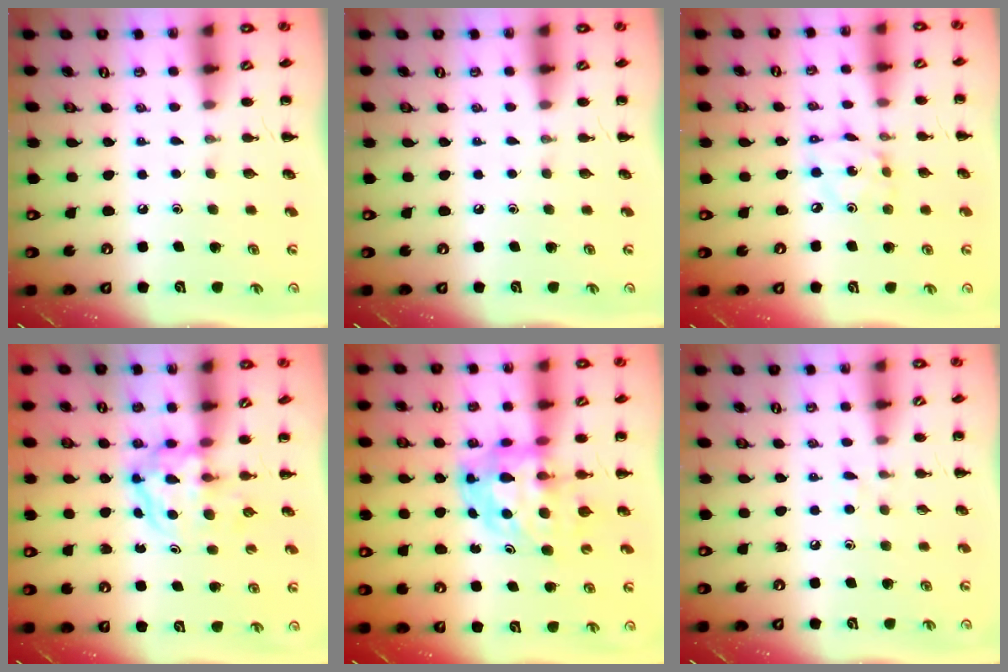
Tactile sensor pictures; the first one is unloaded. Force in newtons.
{"total": 0.0}
{"total": 3.6, "press": 3.6, "slide": 0.5}
{"total": 3.8, "press": 3.7, "slide": 0.4}
{"total": 6.5, "press": 6.3, "slide": 1.7}
{"total": 5.2, "press": 4.9, "slide": 1.7}